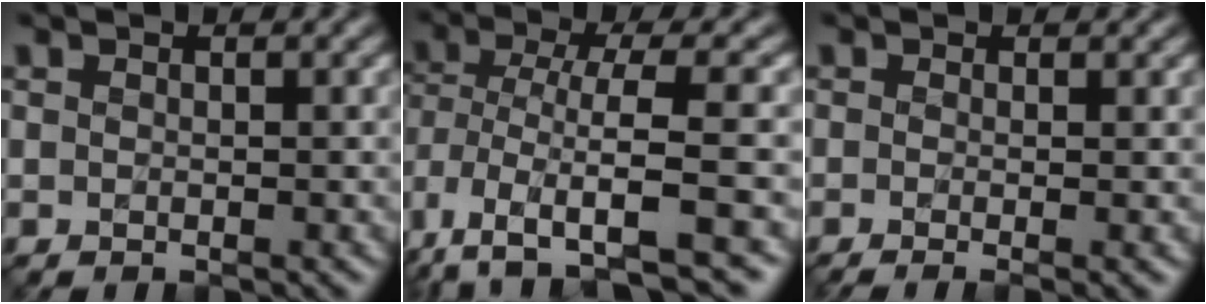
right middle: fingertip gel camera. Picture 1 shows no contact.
{"total": 7.6, "force": [-3.4, 2.6, 6.2], "torque": [-0.124, -0.009, -0.064]}
{"total": 3.4, "force": [-0.3, 1.4, 3.0], "torque": [-0.040, -0.006, -0.013]}